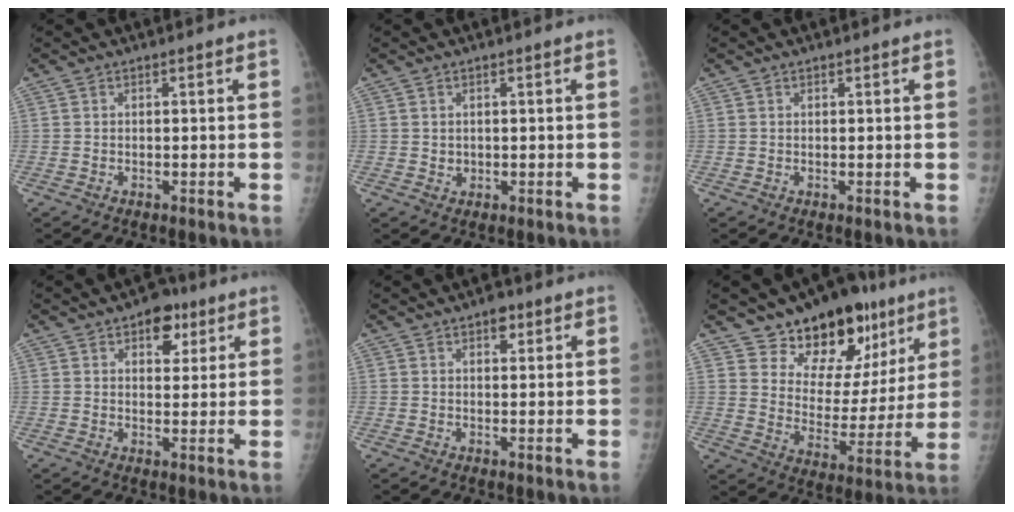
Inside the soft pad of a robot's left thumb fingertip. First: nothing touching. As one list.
[{"total": 1.1, "force": [0.4, 1.0, 0.3], "torque": [0.002, -0.002, 0.007]}, {"total": 0.0}, {"total": 6.5, "force": [3.4, 4.2, 3.6], "torque": [-0.017, -0.011, 0.043]}, {"total": 2.6, "force": [1.5, 1.5, 1.5], "torque": [-0.007, -0.004, 0.019]}, {"total": 18.6, "force": [11.8, 10.8, 9.5], "torque": [-0.069, -0.064, 0.182]}]